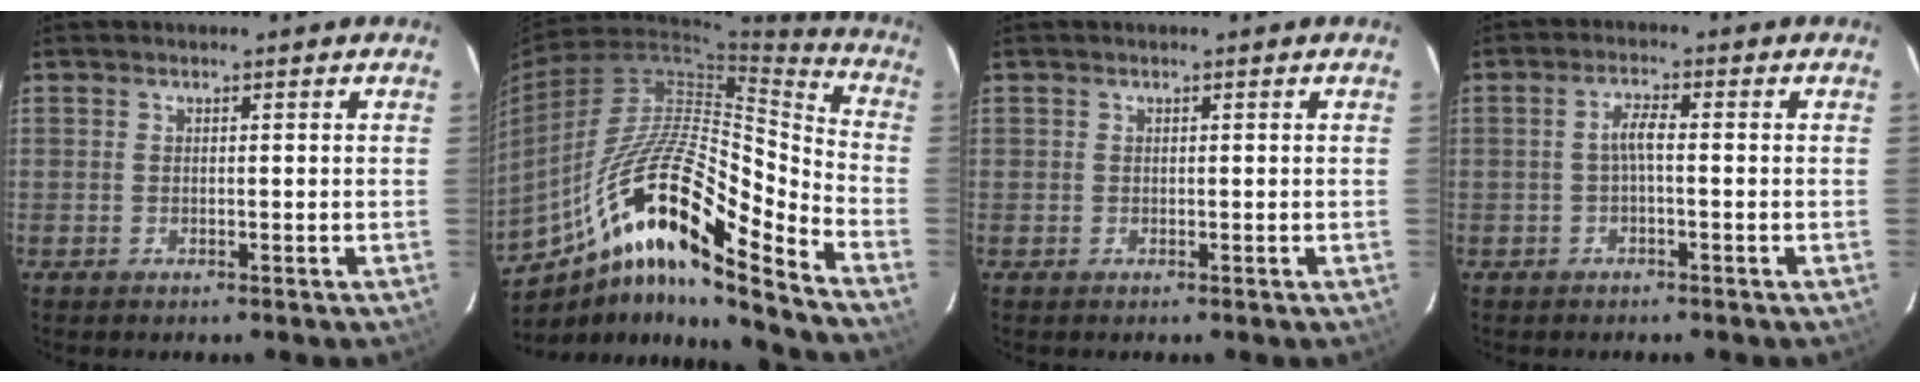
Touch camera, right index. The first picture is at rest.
{"total": 21.6, "force": [-11.6, 4.1, 17.8], "torque": [-0.315, -0.015, -0.222]}
{"total": 0.0}
{"total": 2.6, "force": [-0.5, 0.4, 2.5], "torque": [-0.051, 0.007, -0.008]}